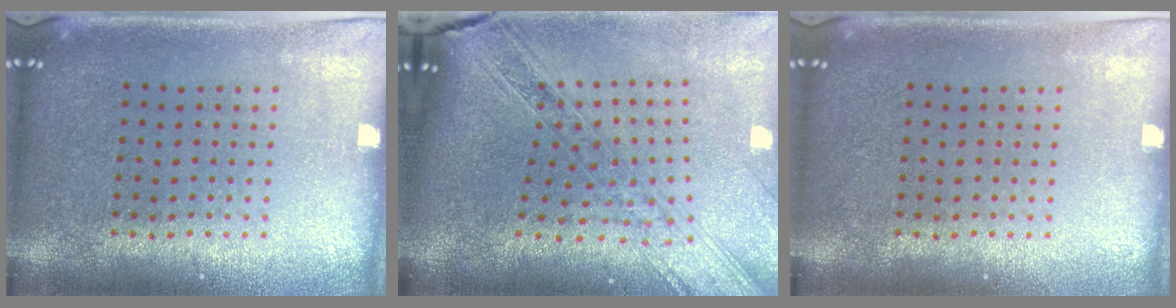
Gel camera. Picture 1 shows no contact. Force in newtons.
{"total": 2.5, "press": 2.1, "slide": 1.4}
{"total": 0.0}